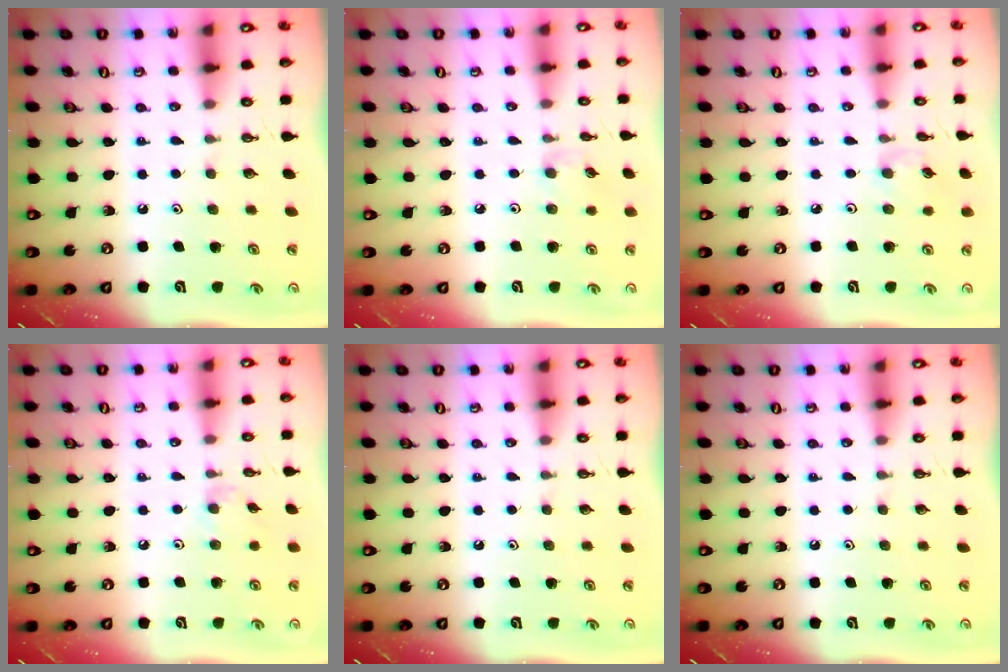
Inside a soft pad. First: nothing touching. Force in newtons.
{"total": 5.1, "press": 5.1, "slide": 0.7}
{"total": 2.7, "press": 2.6, "slide": 0.5}
{"total": 3.9, "press": 3.9, "slide": 0.5}
{"total": 0.0}
{"total": 0.0}